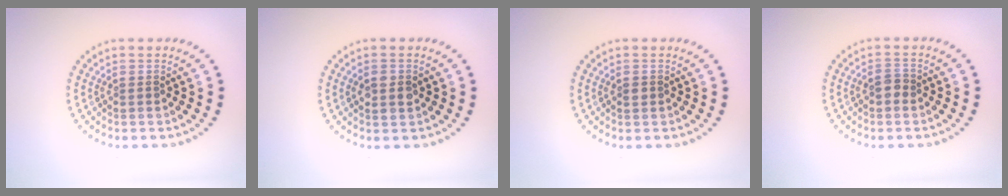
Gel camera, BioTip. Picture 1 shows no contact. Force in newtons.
{"total": 2.1, "press": 2.1, "slide": 0.2}
{"total": 0.9, "press": 0.9, "slide": 0.1}
{"total": 1.3, "press": 1.3, "slide": 0.4}